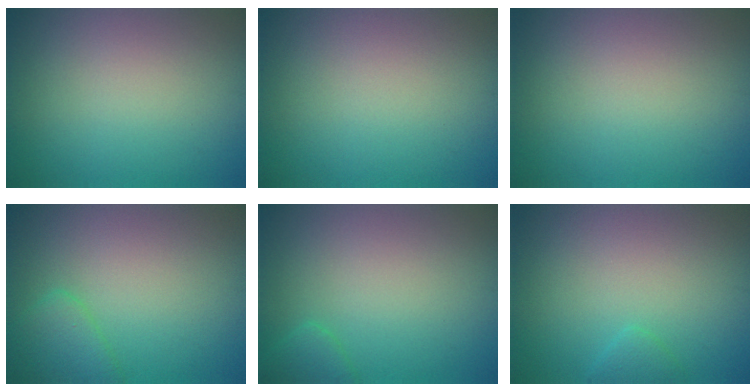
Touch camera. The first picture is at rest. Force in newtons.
{"total": 0.0}
{"total": 0.0}
{"total": 2.5, "press": 2.5, "slide": 0.2}
{"total": 1.6, "press": 1.6, "slide": 0.1}
{"total": 1.0, "press": 1.0, "slide": 0.1}